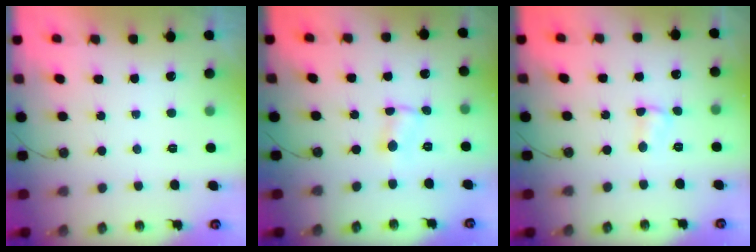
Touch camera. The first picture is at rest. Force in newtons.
{"total": 1.9, "press": 1.9, "slide": 0.2}
{"total": 2.6, "press": 2.6, "slide": 0.4}